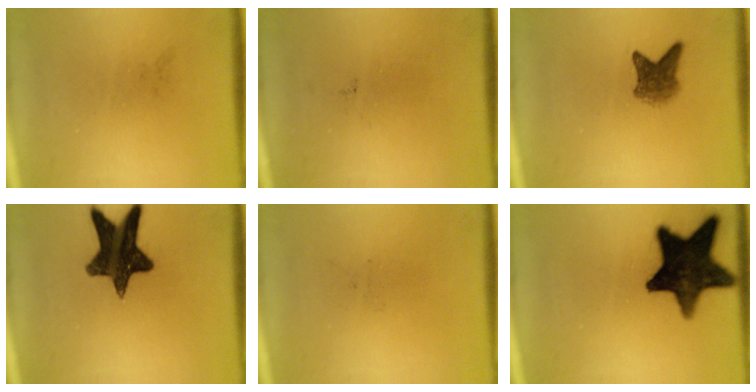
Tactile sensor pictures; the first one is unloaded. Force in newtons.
{"total": 0.0}
{"total": 3.6}
{"total": 14.2}
{"total": 0.0}
{"total": 16.8}